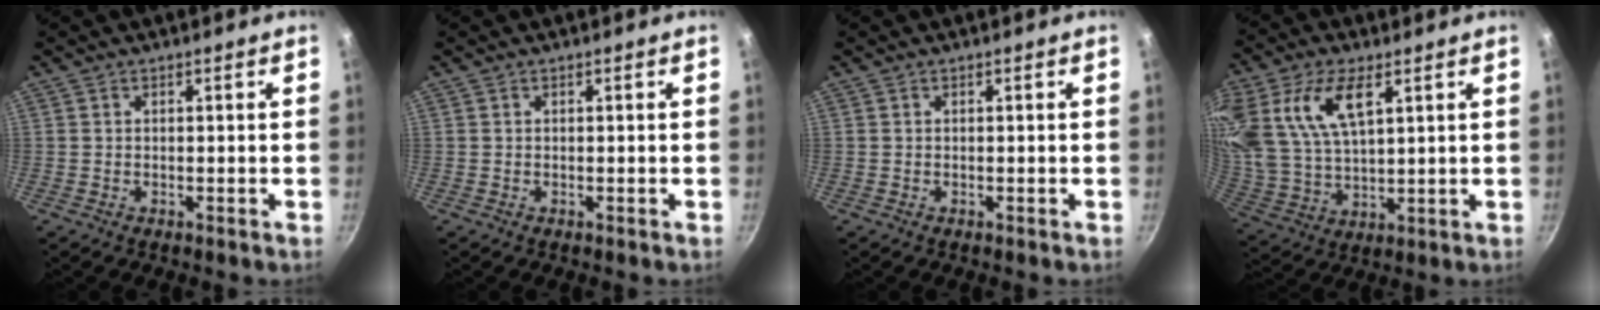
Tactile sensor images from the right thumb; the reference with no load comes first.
{"total": 0.0}
{"total": 0.0}
{"total": 18.3, "force": [7.5, 9.7, 13.5], "torque": [-0.280, -0.005, 0.156]}